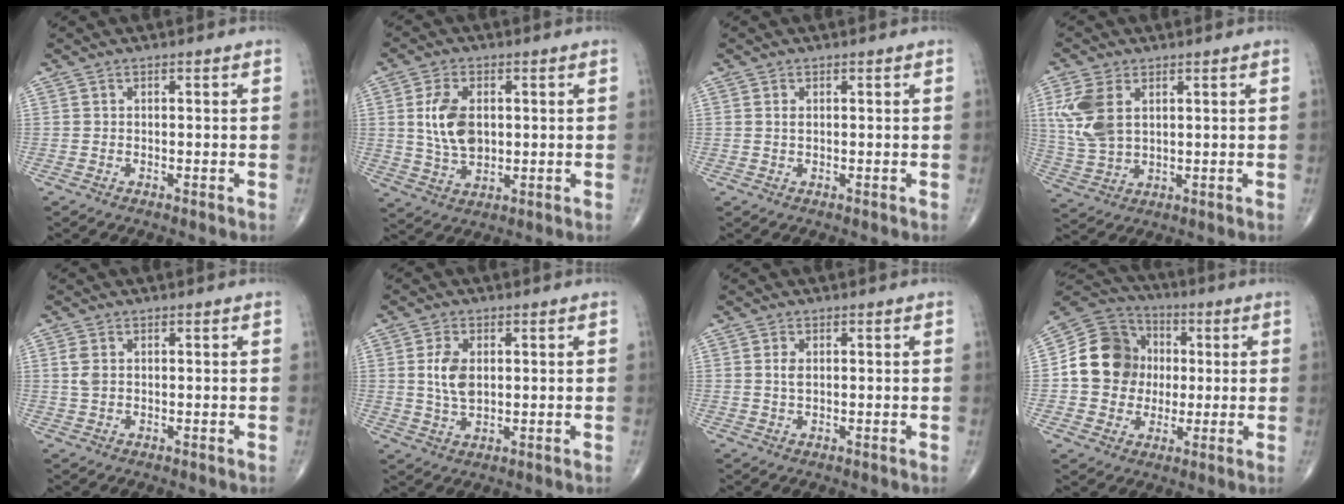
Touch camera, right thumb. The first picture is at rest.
{"total": 9.0, "force": [1.2, 5.5, 7.1], "torque": [-0.131, -0.008, 0.030]}
{"total": 0.9, "force": [0.2, 0.5, 0.7], "torque": [-0.016, 0.000, 0.006]}
{"total": 9.4, "force": [2.8, 5.6, 7.0], "torque": [-0.156, -0.003, 0.065]}
{"total": 2.3, "force": [0.5, 1.4, 1.8], "torque": [-0.045, 0.002, 0.013]}
{"total": 5.8, "force": [0.9, 3.3, 4.7], "torque": [-0.091, -0.006, 0.020]}
{"total": 1.9, "force": [0.4, 1.0, 1.5], "torque": [-0.031, -0.001, 0.009]}
{"total": 14.0, "force": [0.5, 12.6, 6.1], "torque": [-0.079, 0.021, 0.005]}